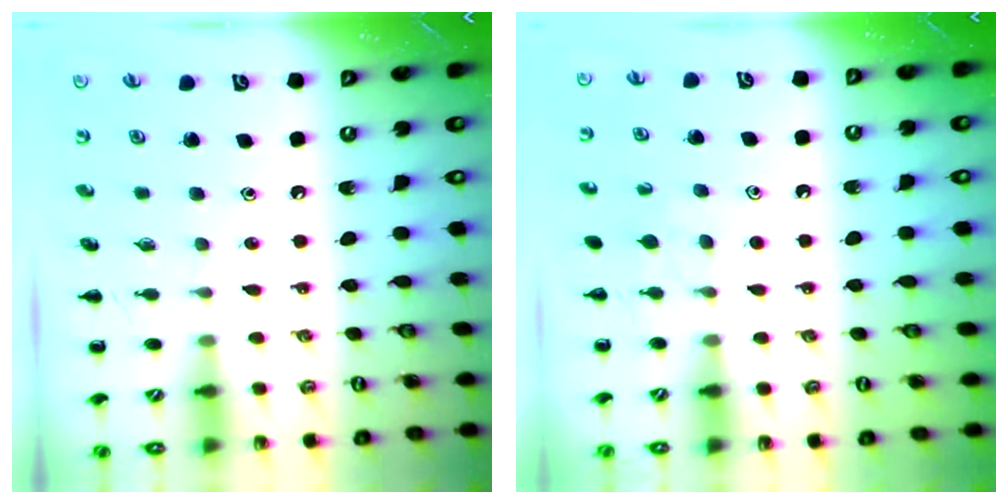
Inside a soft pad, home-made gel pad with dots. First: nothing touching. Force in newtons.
{"total": 4.7, "press": 4.3, "slide": 1.8}